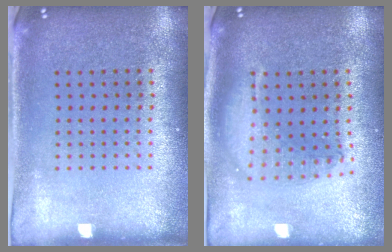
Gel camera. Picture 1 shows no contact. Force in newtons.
{"total": 1.8, "press": 1.5, "slide": 0.9}